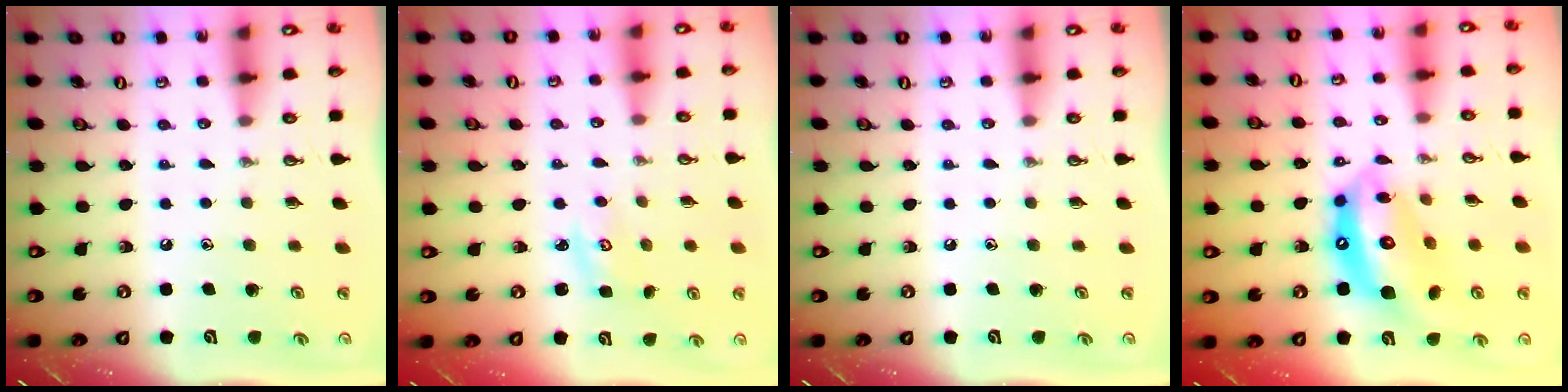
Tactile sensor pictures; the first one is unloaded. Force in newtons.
{"total": 2.9, "press": 2.8, "slide": 0.4}
{"total": 0.0}
{"total": 16.3, "press": 16.2, "slide": 1.9}